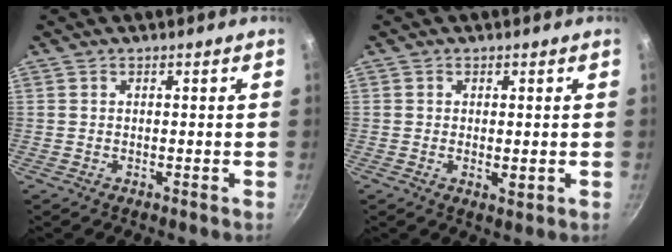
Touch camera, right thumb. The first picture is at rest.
{"total": 2.2, "force": [-0.2, 1.1, 1.9], "torque": [-0.031, -0.006, -0.002]}